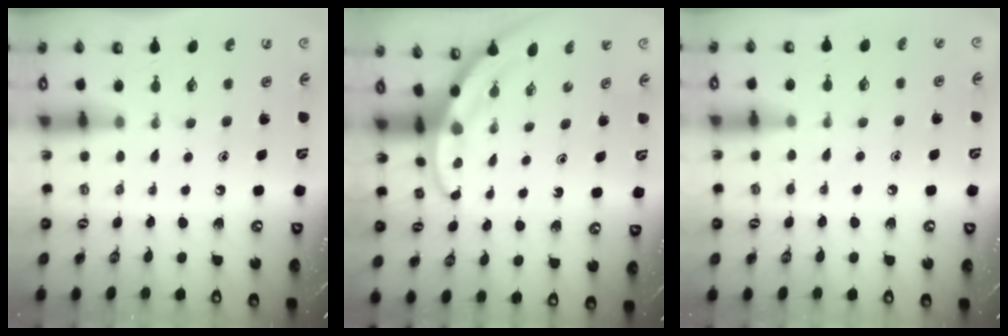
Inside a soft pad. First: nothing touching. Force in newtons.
{"total": 3.5, "press": 3.5, "slide": 0.1}
{"total": 4.7, "press": 4.6, "slide": 0.5}